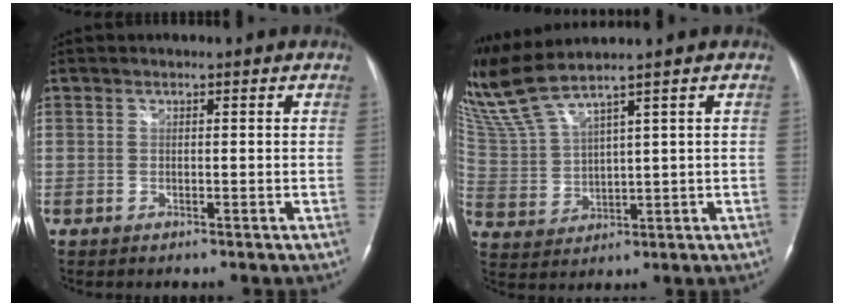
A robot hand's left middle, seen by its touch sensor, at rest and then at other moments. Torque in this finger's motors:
{"motor_torque": [-0.03, -0.42, 0.23, 0.19]}